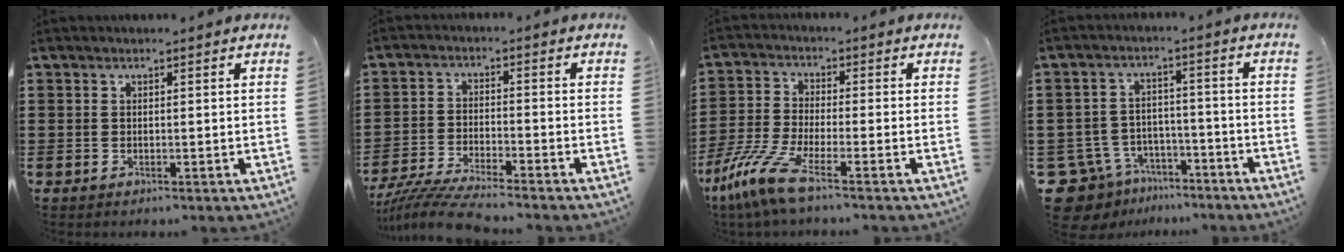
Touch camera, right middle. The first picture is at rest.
{"total": 6.4, "force": [-6.1, -0.1, 2.0], "torque": [-0.048, -0.011, -0.121]}
{"total": 8.6, "force": [-5.9, 1.4, 6.0], "torque": [-0.158, -0.019, -0.125]}
{"total": 7.3, "force": [-6.4, 3.5, 0.8], "torque": [-0.048, 0.015, -0.131]}